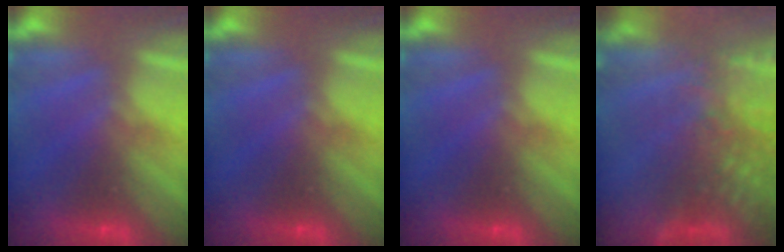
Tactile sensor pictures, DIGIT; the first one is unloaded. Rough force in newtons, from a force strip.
{"total": 0.0}
{"total": 0.0}
{"total": 7.7}